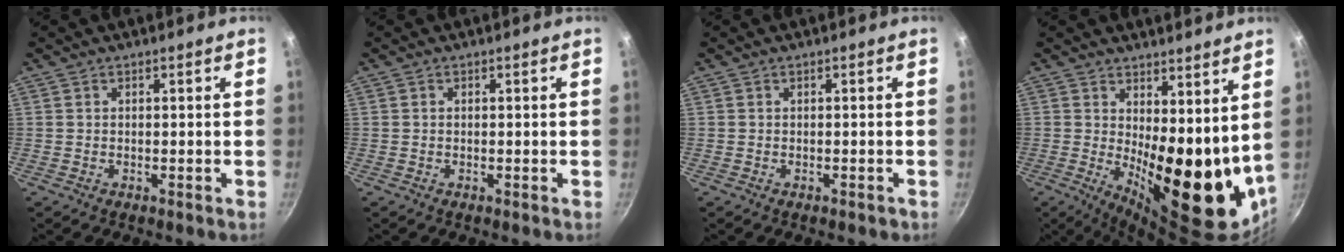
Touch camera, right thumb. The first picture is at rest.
{"total": 0.7, "force": [0.1, 0.6, 0.4], "torque": [-0.006, 0.005, 0.000]}
{"total": 0.5, "force": [-0.3, 0.3, 0.3], "torque": [-0.002, 0.003, -0.004]}
{"total": 18.4, "force": [3.1, 7.9, 16.3], "torque": [-0.181, -0.047, 0.064]}